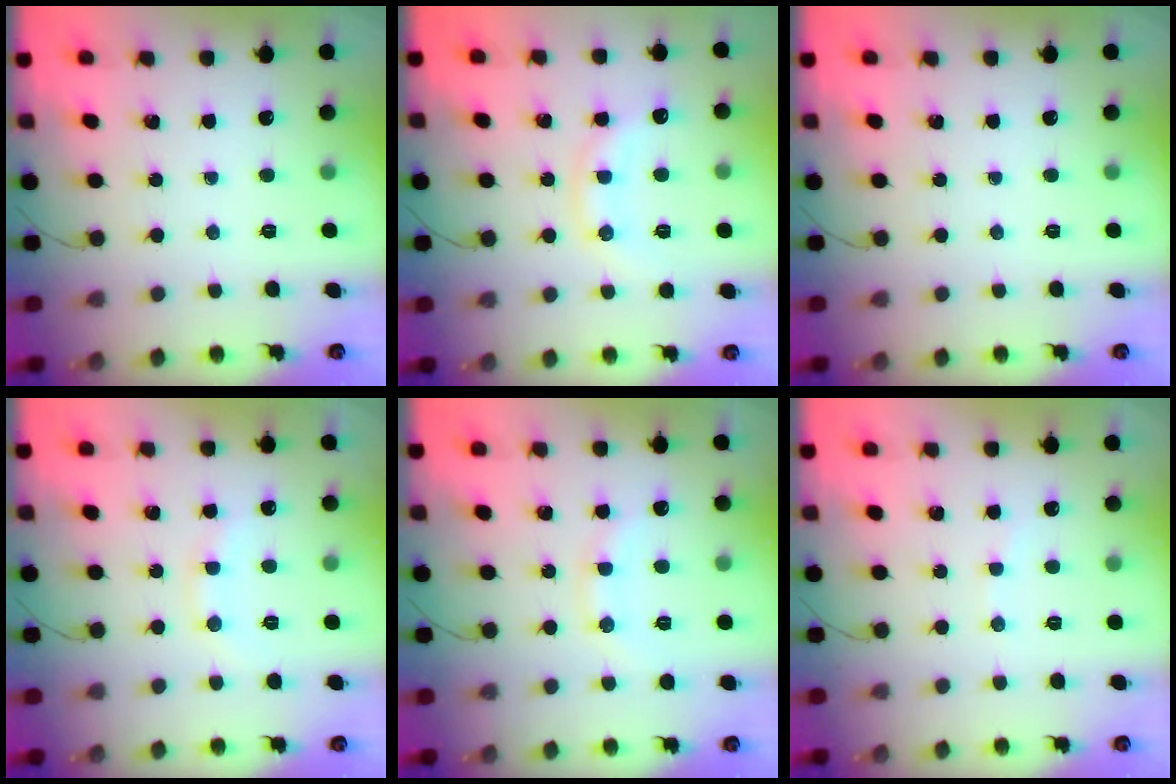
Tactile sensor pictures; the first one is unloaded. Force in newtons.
{"total": 10.8, "press": 10.8, "slide": 0.7}
{"total": 0.0}
{"total": 7.8, "press": 7.7, "slide": 1.5}
{"total": 10.5, "press": 10.4, "slide": 1.0}
{"total": 3.2, "press": 3.1, "slide": 0.9}